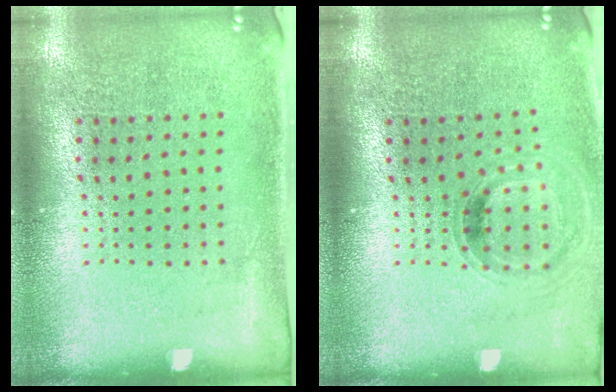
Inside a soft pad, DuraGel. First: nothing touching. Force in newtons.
{"total": 0.8, "press": 0.8, "slide": 0.1}